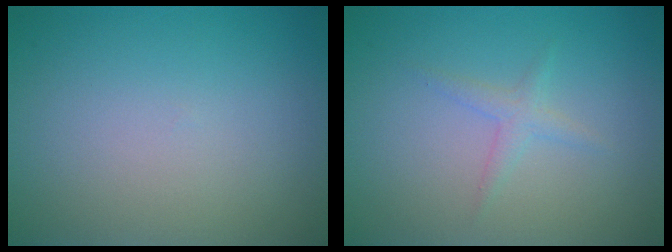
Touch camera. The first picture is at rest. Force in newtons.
{"total": 1.3, "press": 1.3, "slide": 0.0}